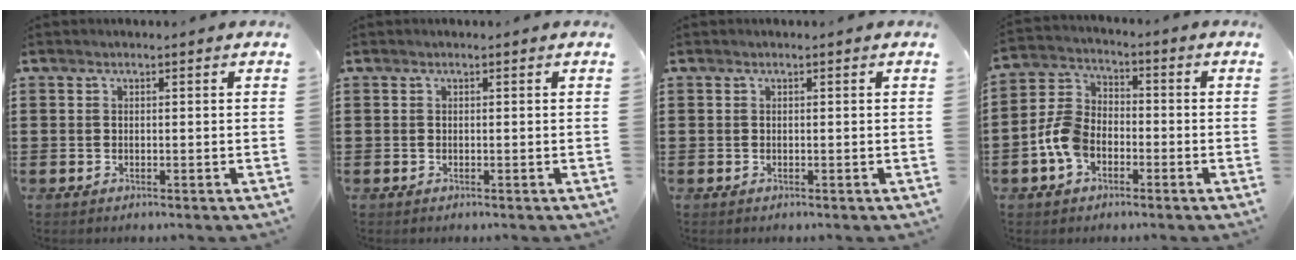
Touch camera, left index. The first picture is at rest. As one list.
[{"total": 0.0}, {"total": 0.0}, {"total": 7.1, "force": [-2.9, 4.7, 4.5], "torque": [-0.119, 0.009, -0.063]}]